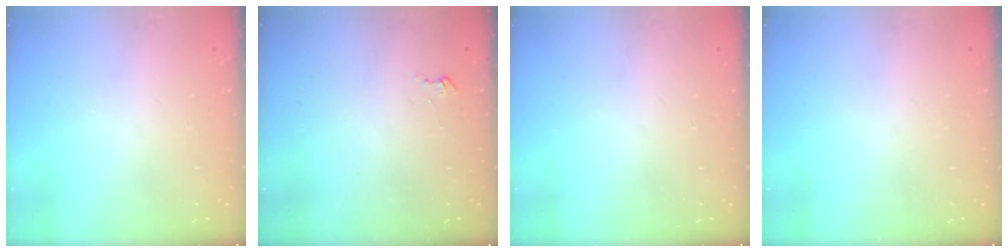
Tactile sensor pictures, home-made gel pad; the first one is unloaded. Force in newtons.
{"total": 2.6, "press": 2.6, "slide": 0.3}
{"total": 0.0}
{"total": 0.0}